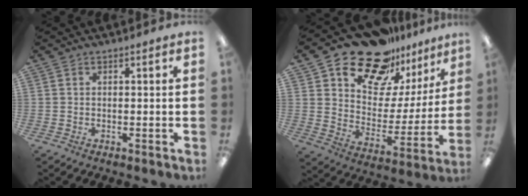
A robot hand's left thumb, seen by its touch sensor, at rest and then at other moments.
{"total": 19.7, "force": [15.6, 9.8, 7.0], "torque": [-0.126, -0.113, 0.276]}